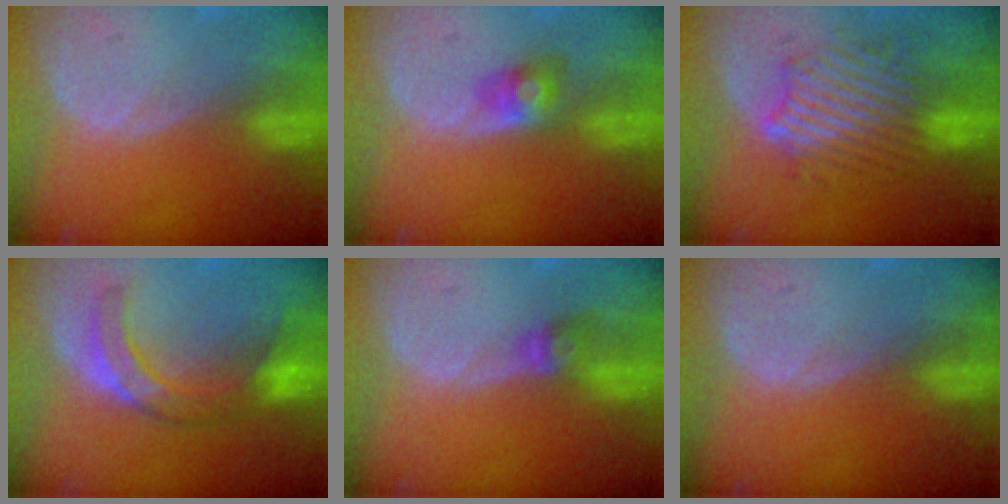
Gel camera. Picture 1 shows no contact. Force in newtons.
{"total": 2.9, "press": 2.9, "slide": 0.0}
{"total": 9.3, "press": 9.3, "slide": 0.9}
{"total": 7.5, "press": 7.3, "slide": 1.8}
{"total": 2.7, "press": 2.6, "slide": 0.5}
{"total": 0.0}